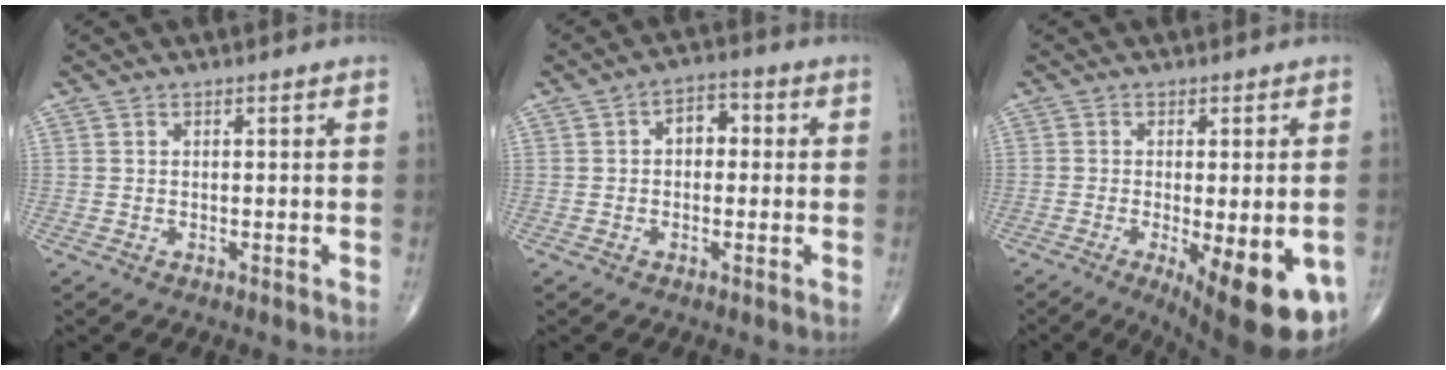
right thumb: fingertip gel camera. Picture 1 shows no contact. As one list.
[{"total": 4.9, "force": [0.4, 3.3, 3.6], "torque": [-0.036, 0.018, -0.003]}, {"total": 16.3, "force": [-6.4, 5.4, 14.0], "torque": [-0.151, -0.016, -0.078]}]